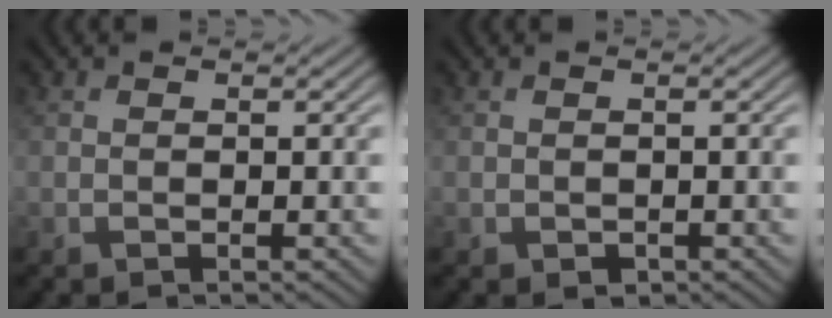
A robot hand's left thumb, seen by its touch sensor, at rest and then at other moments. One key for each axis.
{"total": 0.6, "fx": -0.3, "fy": 0.5, "fz": 0.3, "tx": -0.005, "ty": -0.003, "tz": -0.004}